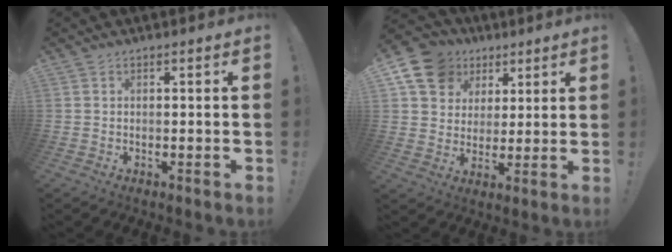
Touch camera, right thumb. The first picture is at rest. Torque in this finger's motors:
{"motor_torque": [0.11, 0.64, 0.08, 0.07, 0.11]}